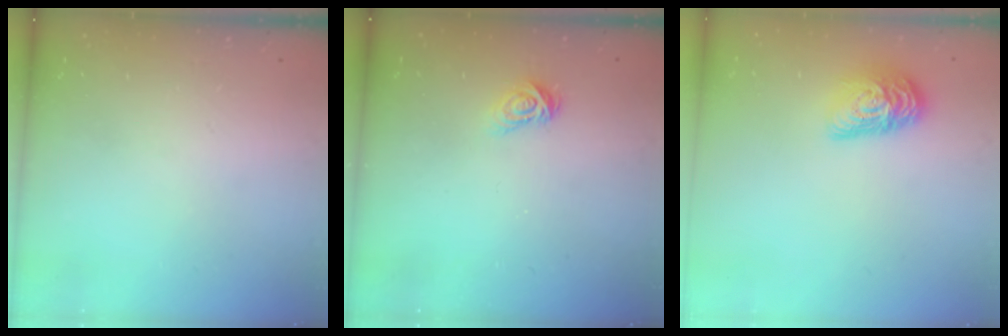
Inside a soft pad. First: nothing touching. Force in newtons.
{"total": 5.0, "press": 5.0, "slide": 0.7}
{"total": 12.8, "press": 12.8, "slide": 0.5}